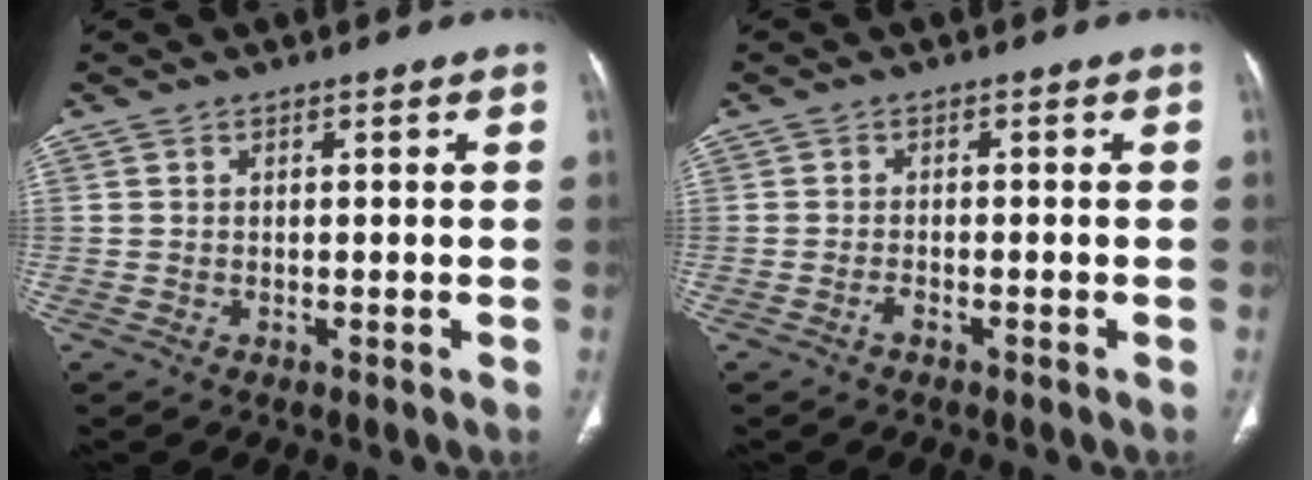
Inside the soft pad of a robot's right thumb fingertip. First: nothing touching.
{"total": 1.2, "force": [-0.9, 0.3, 0.7], "torque": [-0.019, 0.006, -0.018]}